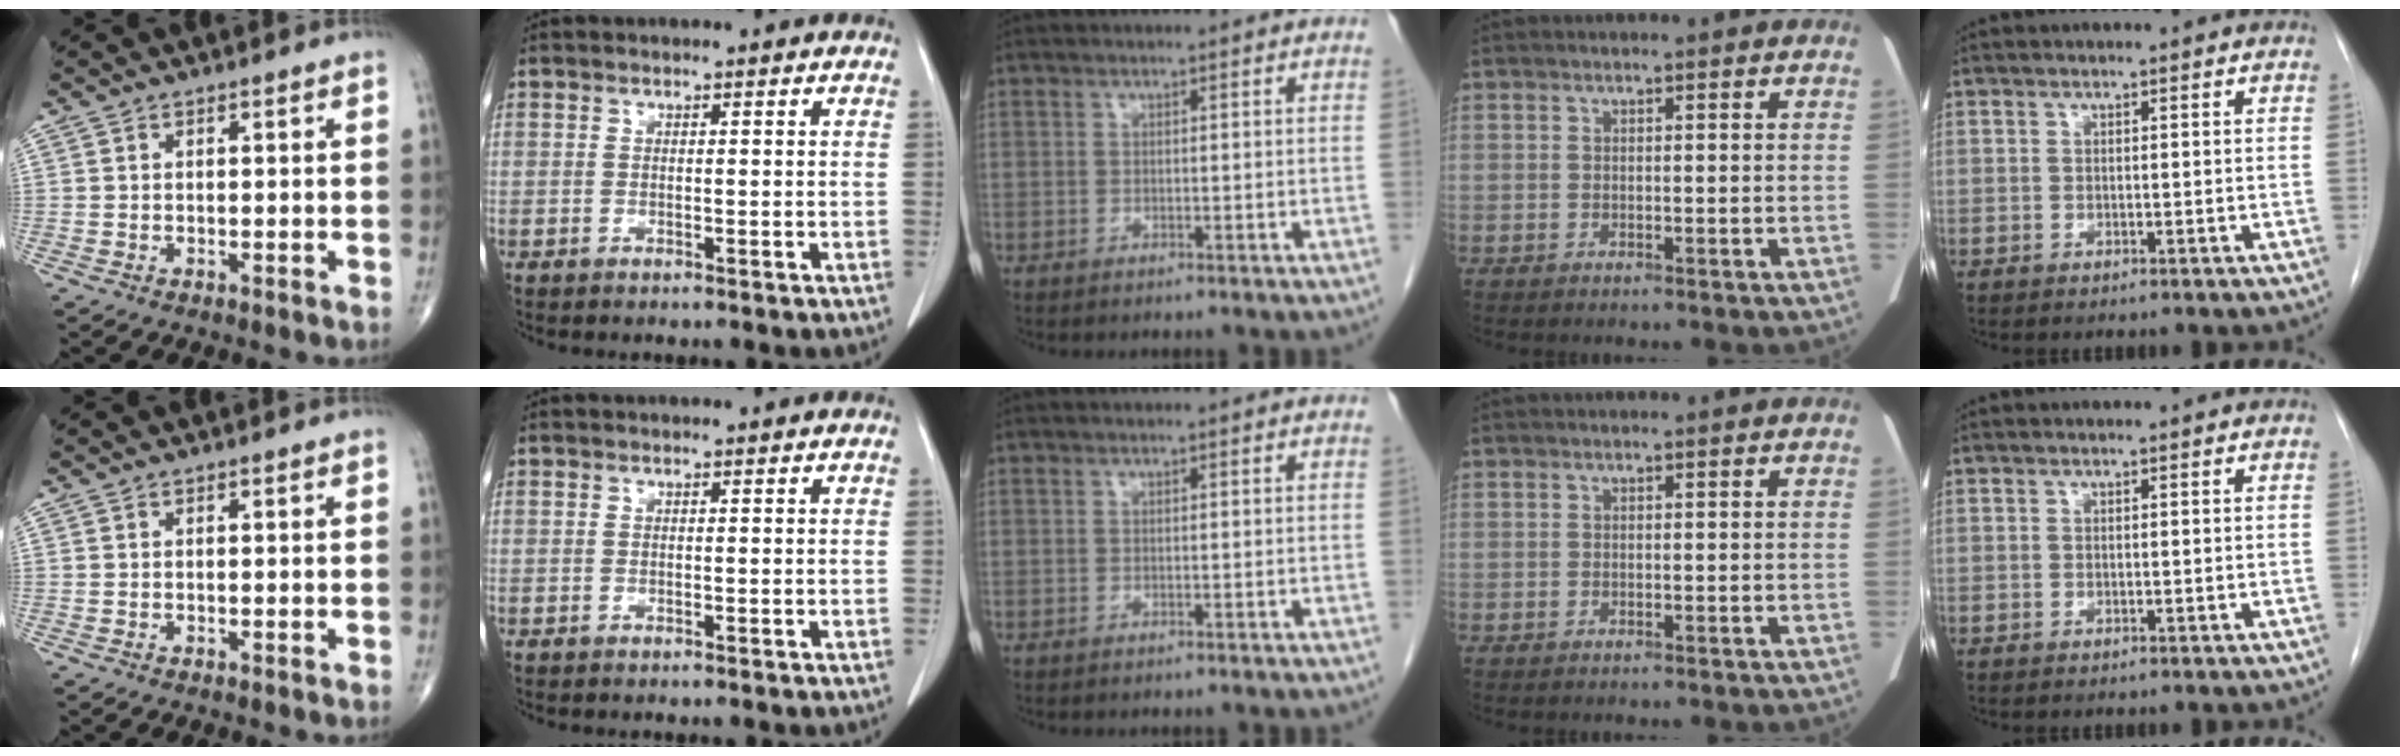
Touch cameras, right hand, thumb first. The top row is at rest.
{}